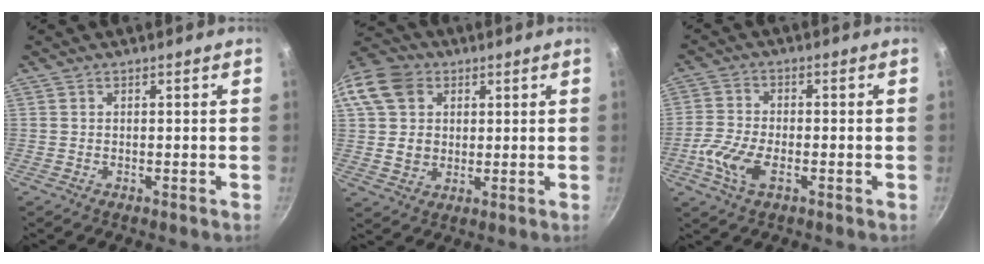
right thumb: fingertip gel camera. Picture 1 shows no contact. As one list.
[{"total": 14.2, "force": [4.1, 11.6, 7.0], "torque": [-0.125, 0.011, 0.069]}, {"total": 7.1, "force": [-2.6, 3.2, 5.7], "torque": [-0.129, 0.008, -0.064]}]